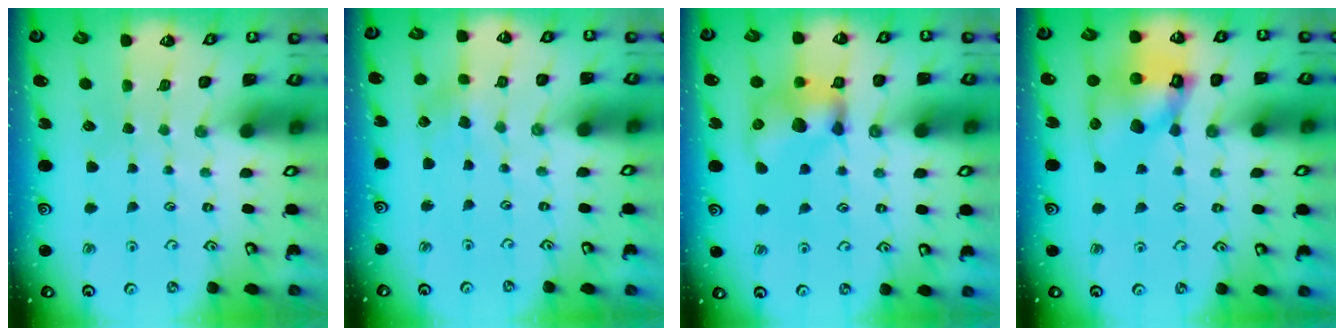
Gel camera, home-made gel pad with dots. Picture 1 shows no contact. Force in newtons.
{"total": 2.7, "press": 2.6, "slide": 0.4}
{"total": 16.3, "press": 16.2, "slide": 1.1}
{"total": 14.8, "press": 14.7, "slide": 2.0}